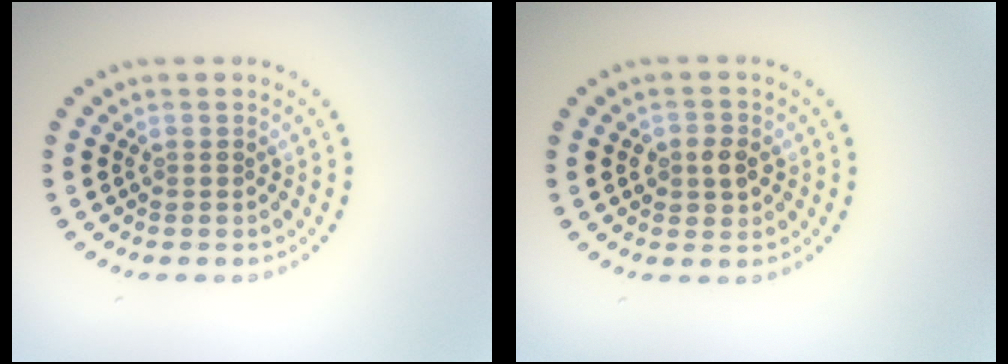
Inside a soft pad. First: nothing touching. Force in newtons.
{"total": 1.9, "press": 1.8, "slide": 0.5}